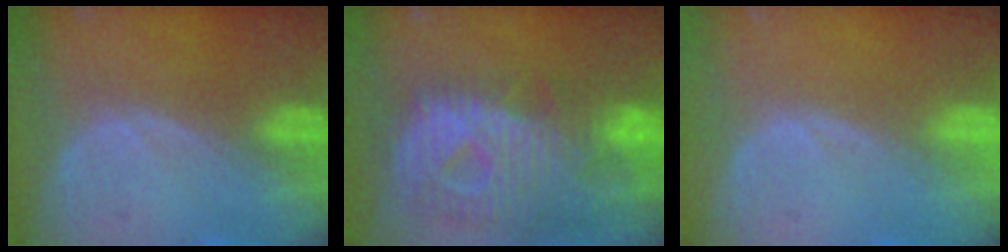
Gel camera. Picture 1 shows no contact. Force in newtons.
{"total": 12.5, "press": 10.8, "slide": 6.4}
{"total": 0.0}